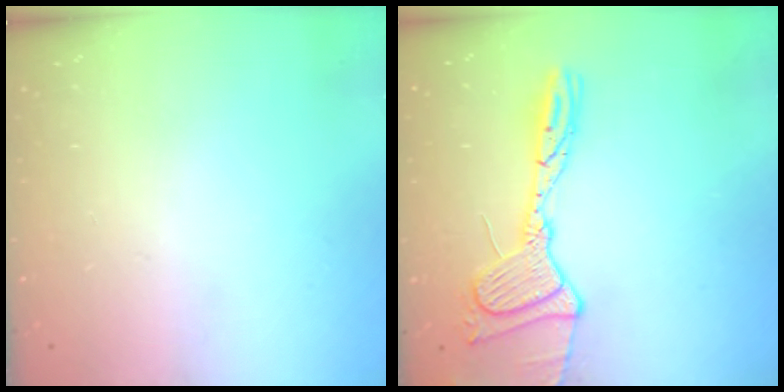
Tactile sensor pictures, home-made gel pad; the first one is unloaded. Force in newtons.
{"total": 17.1, "press": 17.1, "slide": 1.5}